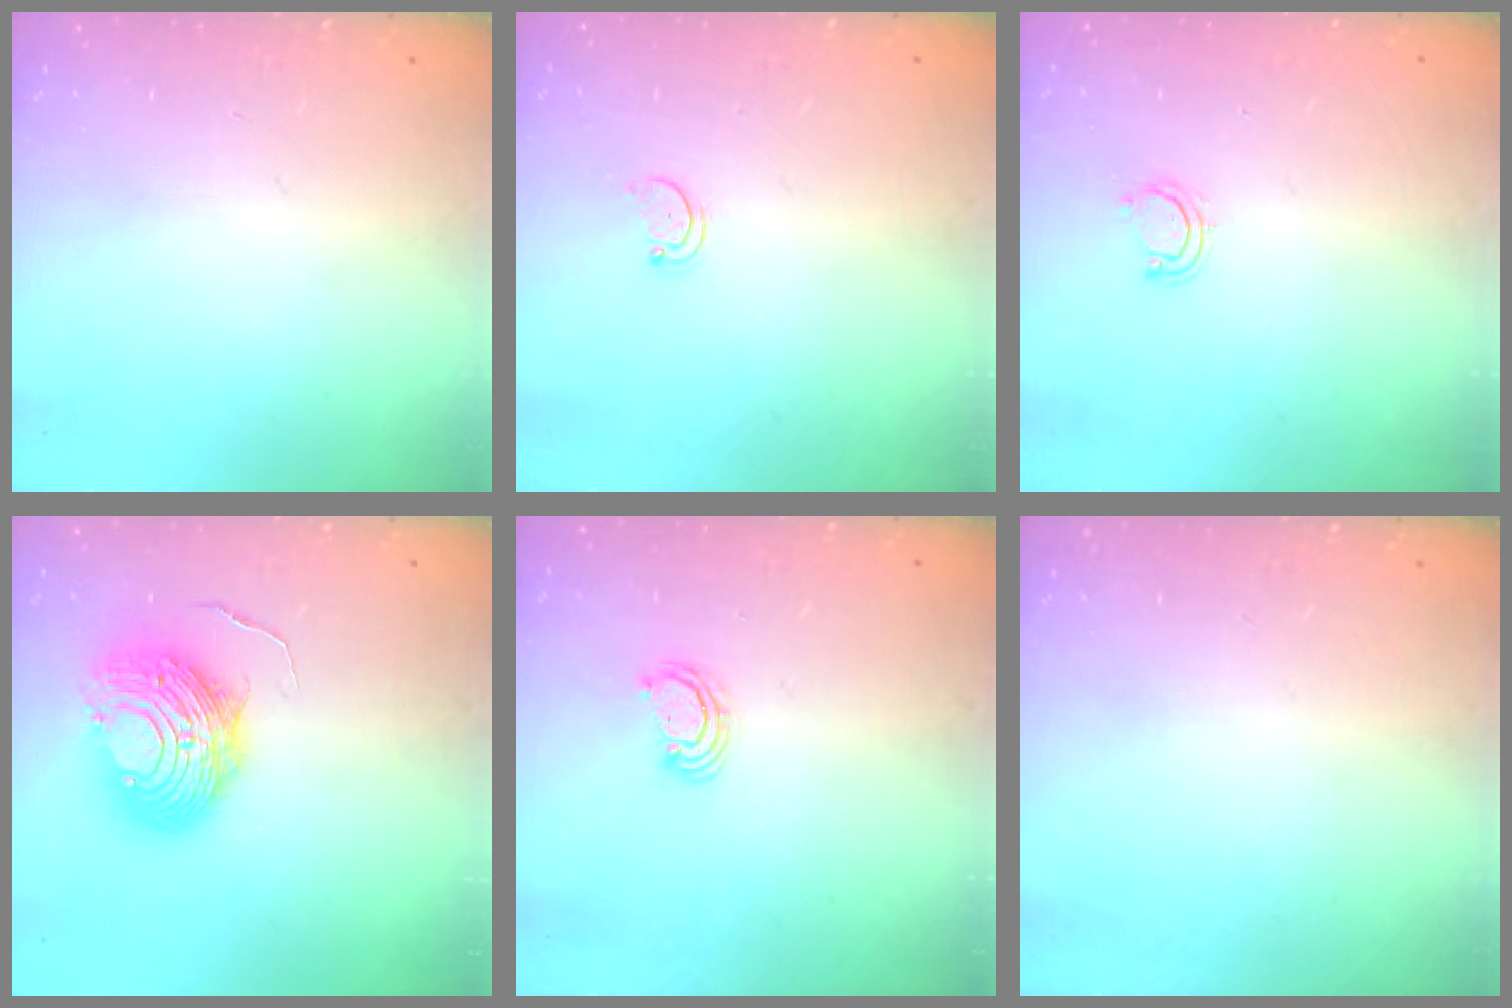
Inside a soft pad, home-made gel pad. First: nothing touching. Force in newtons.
{"total": 1.6, "press": 1.6, "slide": 0.4}
{"total": 4.5, "press": 4.4, "slide": 0.4}
{"total": 12.7, "press": 12.7, "slide": 1.3}
{"total": 2.5, "press": 2.5, "slide": 0.2}
{"total": 0.0}